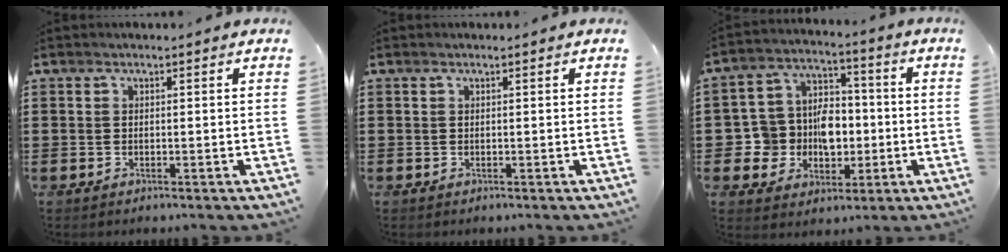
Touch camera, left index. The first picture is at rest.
{"total": 0.0}
{"total": 9.2, "force": [-0.6, 8.3, 3.8], "torque": [-0.101, 0.010, -0.003]}